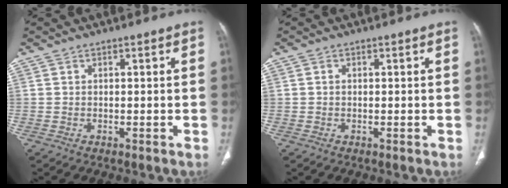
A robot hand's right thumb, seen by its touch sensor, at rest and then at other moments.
{"total": 0.6, "force": [0.0, 0.5, 0.3], "torque": [-0.006, 0.001, 0.000]}